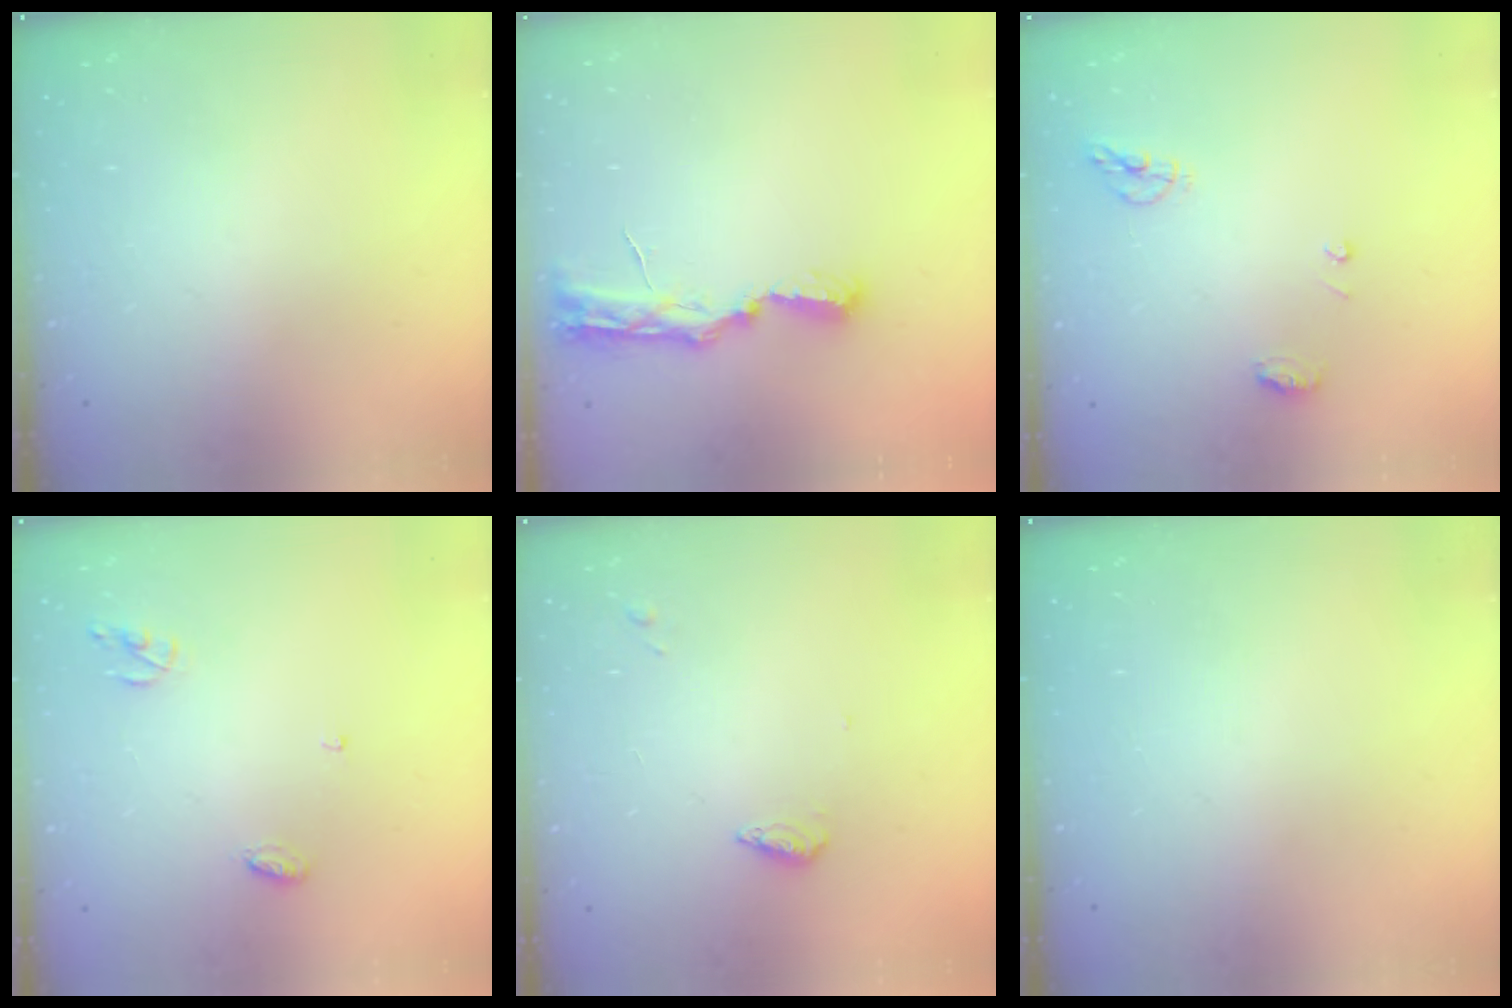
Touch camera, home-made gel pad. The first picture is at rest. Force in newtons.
{"total": 8.0, "press": 8.0, "slide": 0.8}
{"total": 6.3, "press": 6.3, "slide": 0.7}
{"total": 4.7, "press": 4.7, "slide": 0.1}
{"total": 3.9, "press": 3.9, "slide": 0.5}
{"total": 0.0}